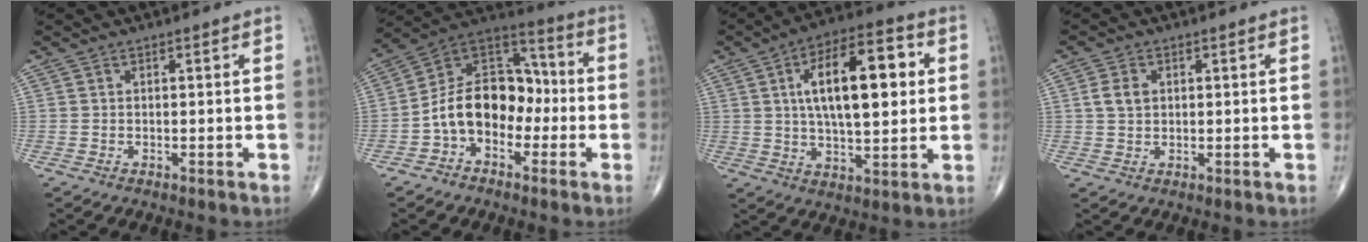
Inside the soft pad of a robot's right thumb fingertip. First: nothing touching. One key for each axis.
{"total": 14.5, "fx": -3.3, "fy": 10.1, "fz": 9.9, "tx": -0.140, "ty": 0.060, "tz": -0.071}
{"total": 18.4, "fx": 3.6, "fy": 7.9, "fz": 16.2, "tx": -0.242, "ty": 0.010, "tz": 0.054}
{"total": 3.6, "fx": 0.8, "fy": 2.6, "fz": 2.3, "tx": -0.039, "ty": 0.001, "tz": 0.015}